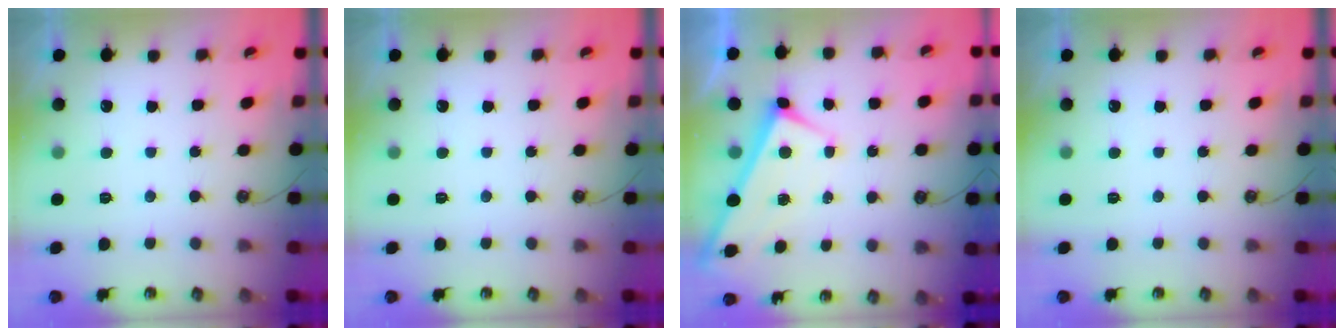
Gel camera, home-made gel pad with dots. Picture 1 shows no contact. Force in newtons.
{"total": 0.0}
{"total": 1.9, "press": 1.9, "slide": 0.2}
{"total": 0.0}